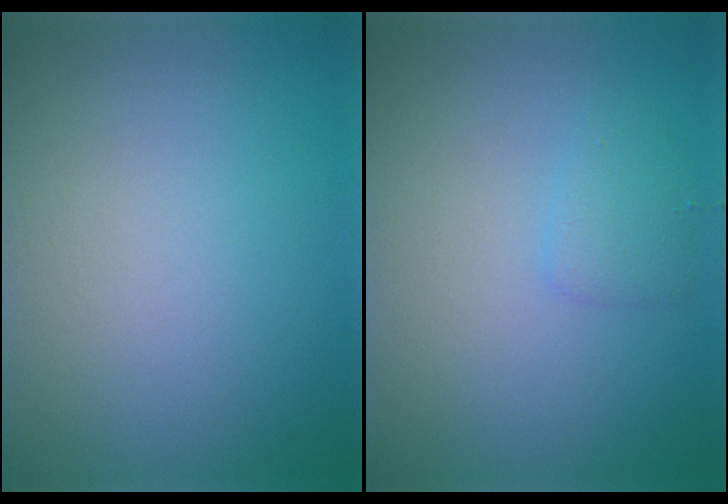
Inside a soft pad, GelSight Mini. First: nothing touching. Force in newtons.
{"total": 1.3, "press": 1.3, "slide": 0.0}